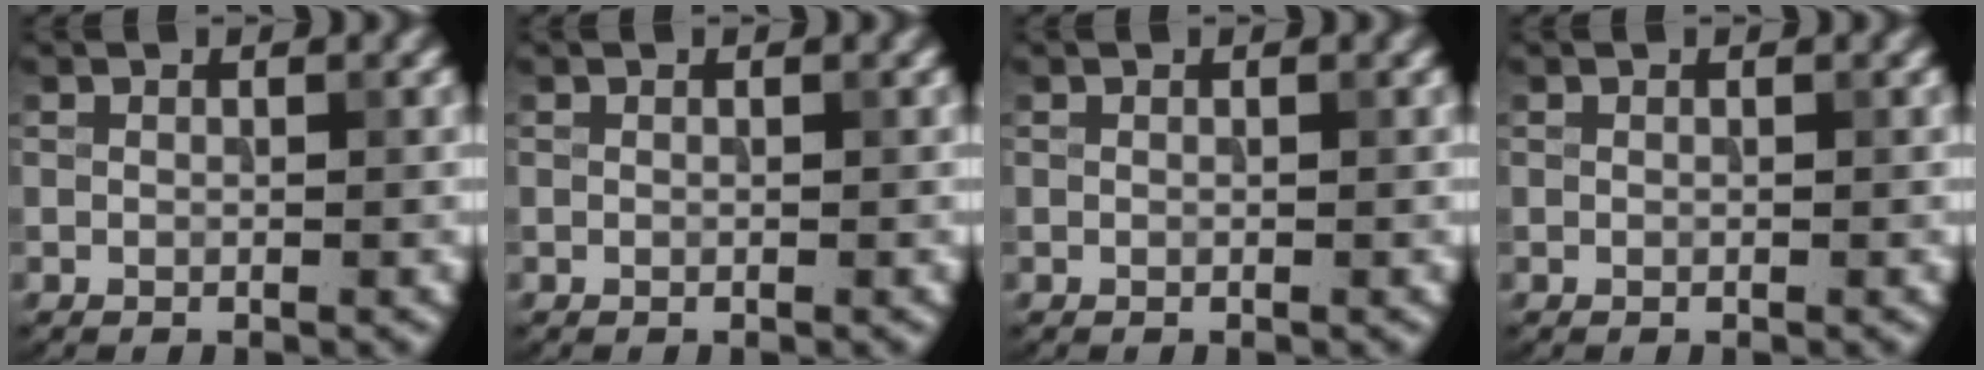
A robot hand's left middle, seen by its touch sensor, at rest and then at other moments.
{"total": 0.0}
{"total": 0.0}
{"total": 0.0}